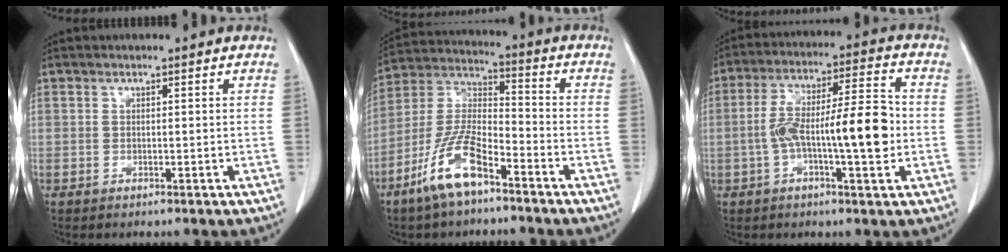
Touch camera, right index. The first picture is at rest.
{"total": 11.5, "force": [-7.1, 3.1, 8.5], "torque": [-0.185, -0.005, -0.139]}
{"total": 13.3, "force": [-1.9, 2.3, 12.9], "torque": [-0.222, 0.022, -0.031]}